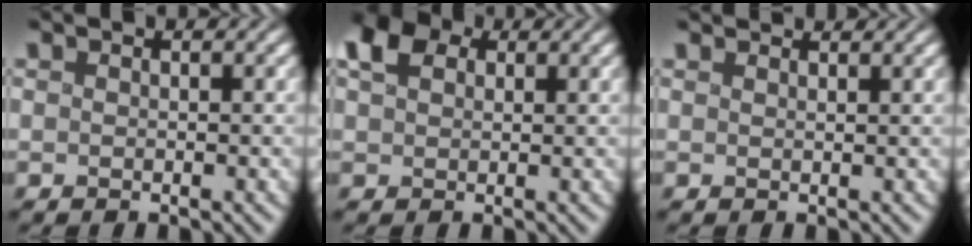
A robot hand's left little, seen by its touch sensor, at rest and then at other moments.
{"total": 5.2, "force": [1.8, 3.6, 3.3], "torque": [-0.088, 0.019, 0.024]}
{"total": 1.8, "force": [1.7, 0.2, 0.4], "torque": [-0.015, 0.010, 0.025]}